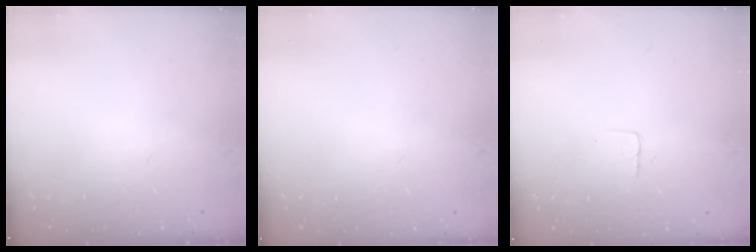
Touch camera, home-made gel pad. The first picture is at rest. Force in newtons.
{"total": 0.6, "press": 0.6, "slide": 0.1}
{"total": 2.9, "press": 2.9, "slide": 0.2}